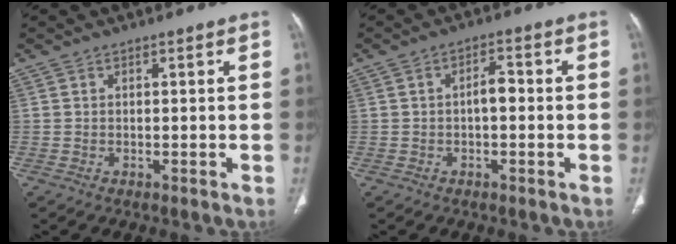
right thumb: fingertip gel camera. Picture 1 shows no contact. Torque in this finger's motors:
{"motor_torque": [-0.24, -0.04, 0.39, 0.01, -0.01]}